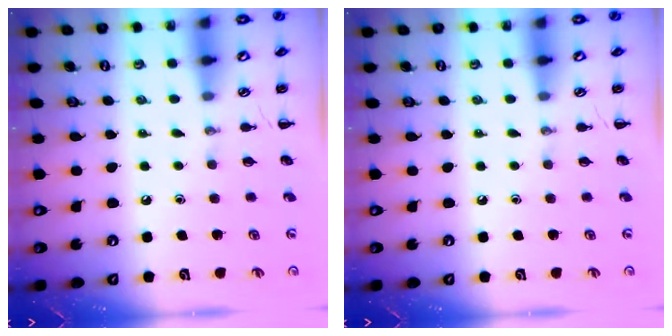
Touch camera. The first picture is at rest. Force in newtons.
{"total": 0.0}